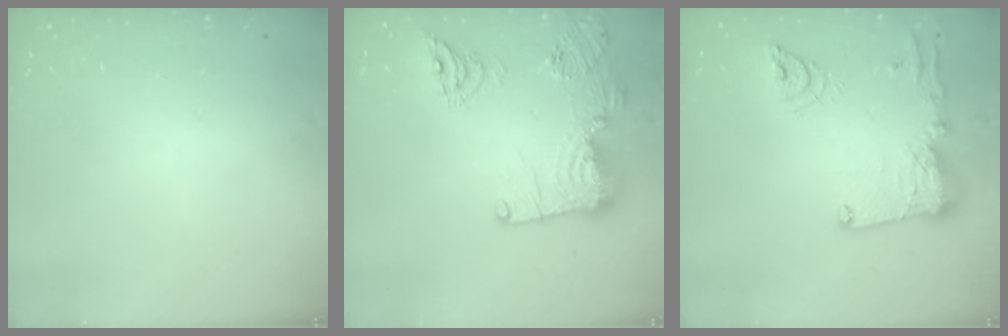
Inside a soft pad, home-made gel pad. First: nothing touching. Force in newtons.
{"total": 19.1, "press": 18.3, "slide": 5.5}
{"total": 17.2, "press": 17.1, "slide": 2.2}